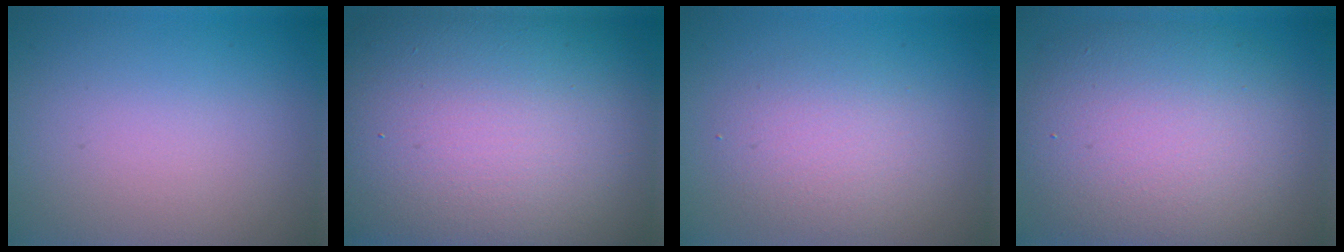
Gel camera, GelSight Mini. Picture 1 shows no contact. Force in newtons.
{"total": 18.9, "press": 18.9, "slide": 1.0}
{"total": 3.2, "press": 3.2, "slide": 0.1}
{"total": 9.7, "press": 9.6, "slide": 0.7}